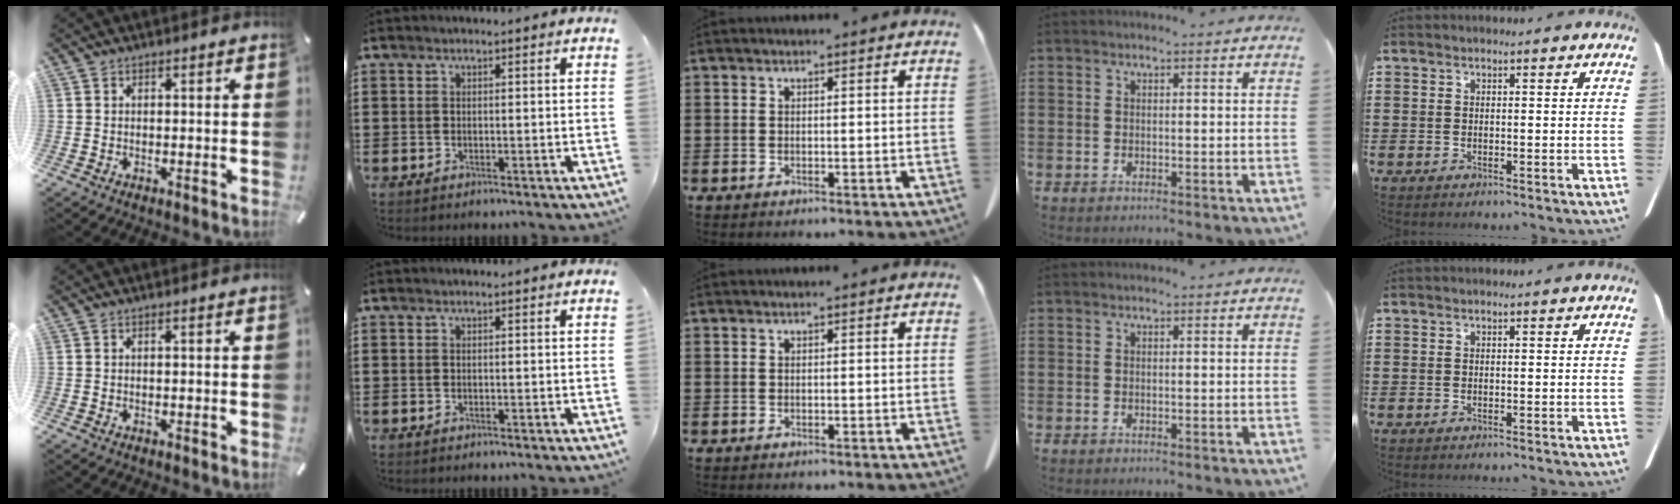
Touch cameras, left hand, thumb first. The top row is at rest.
{}